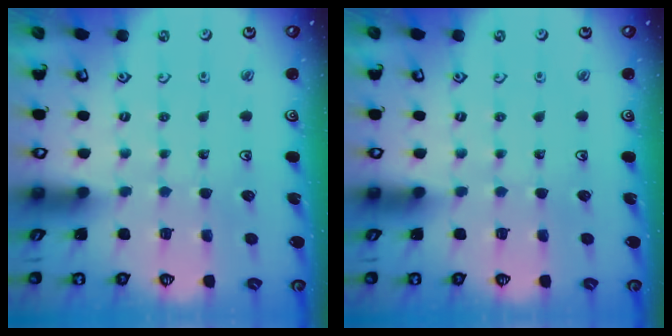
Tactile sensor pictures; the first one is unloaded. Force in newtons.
{"total": 0.0}